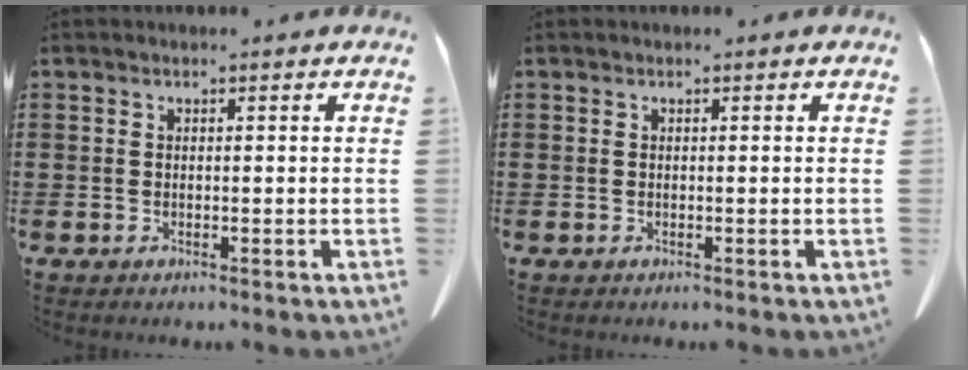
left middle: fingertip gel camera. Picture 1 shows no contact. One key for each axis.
{"total": 0.0}